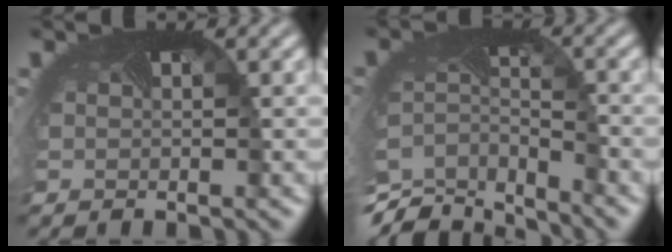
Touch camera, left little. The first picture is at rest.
{"total": 7.7, "force": [-6.7, 2.4, 2.9], "torque": [-0.089, -0.024, -0.115]}